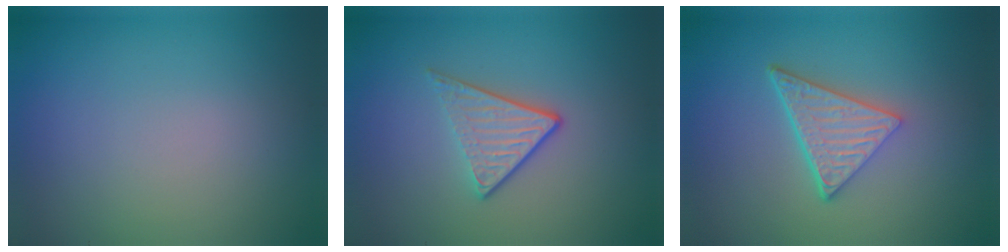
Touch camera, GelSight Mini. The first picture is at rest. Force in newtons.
{"total": 3.2, "press": 2.5, "slide": 2.1}
{"total": 4.7, "press": 3.4, "slide": 3.3}